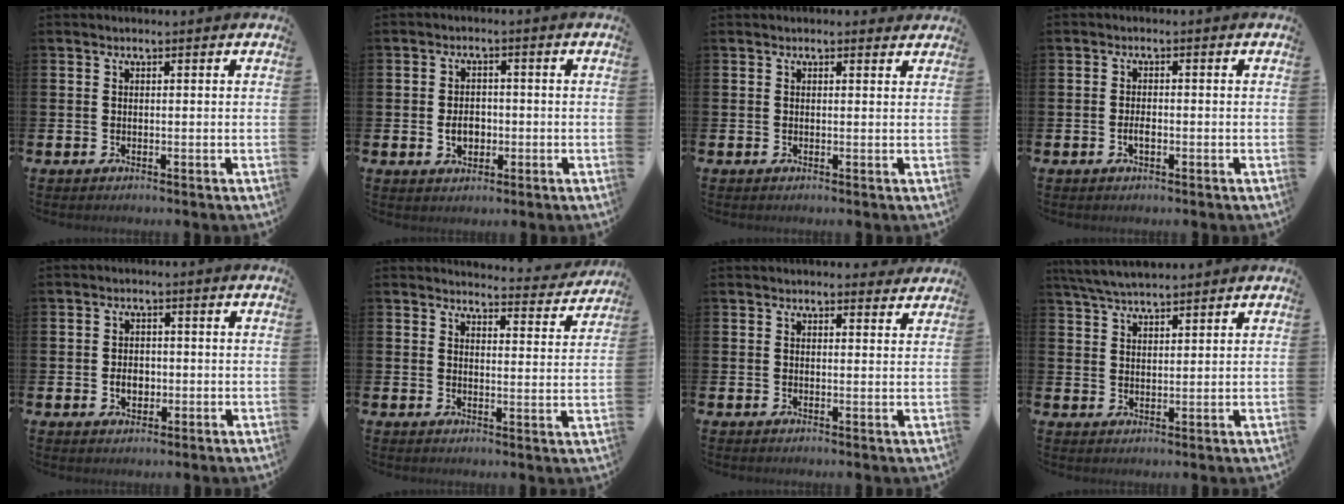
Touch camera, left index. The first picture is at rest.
{"total": 3.3, "force": [-0.6, 2.4, 2.1], "torque": [-0.025, -0.002, -0.018]}
{"total": 0.9, "force": [0.9, 0.2, 0.1], "torque": [0.004, 0.000, 0.015]}
{"total": 1.6, "force": [-0.5, 0.7, 1.4], "torque": [-0.023, 0.000, -0.010]}
{"total": 2.8, "force": [-0.5, 2.1, 1.8], "torque": [-0.018, -0.002, -0.017]}
{"total": 3.8, "force": [3.8, 0.4, 0.3], "torque": [-0.007, -0.032, 0.063]}
{"total": 1.9, "force": [1.9, 0.4, 0.0], "torque": [0.004, -0.007, 0.032]}
{"total": 4.8, "force": [4.6, 0.6, 1.3], "torque": [-0.046, -0.012, 0.086]}